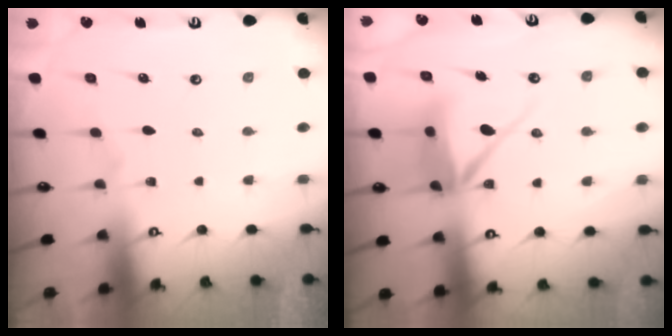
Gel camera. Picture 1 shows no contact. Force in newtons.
{"total": 10.6, "press": 10.5, "slide": 1.6}